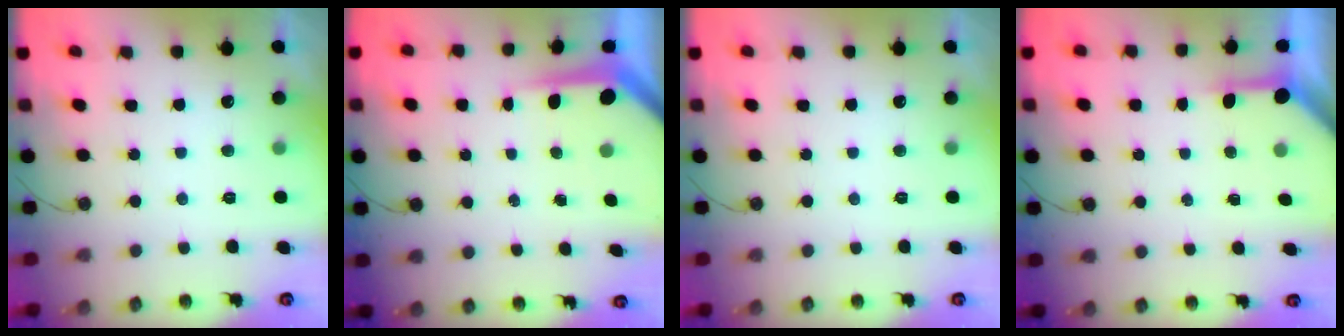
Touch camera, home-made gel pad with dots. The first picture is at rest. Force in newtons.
{"total": 5.0, "press": 5.0, "slide": 0.5}
{"total": 0.0}
{"total": 3.5, "press": 3.5, "slide": 0.4}